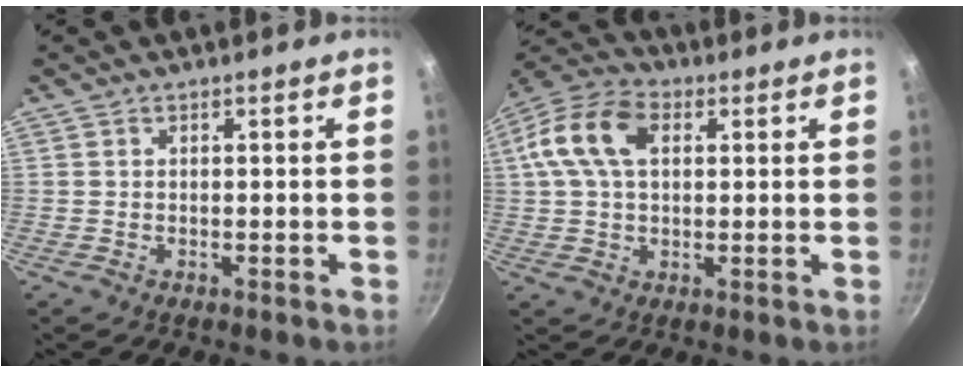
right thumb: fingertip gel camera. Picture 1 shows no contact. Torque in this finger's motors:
{"motor_torque": [-0.59, 0.89, 0.05, 0.04, 0.09]}